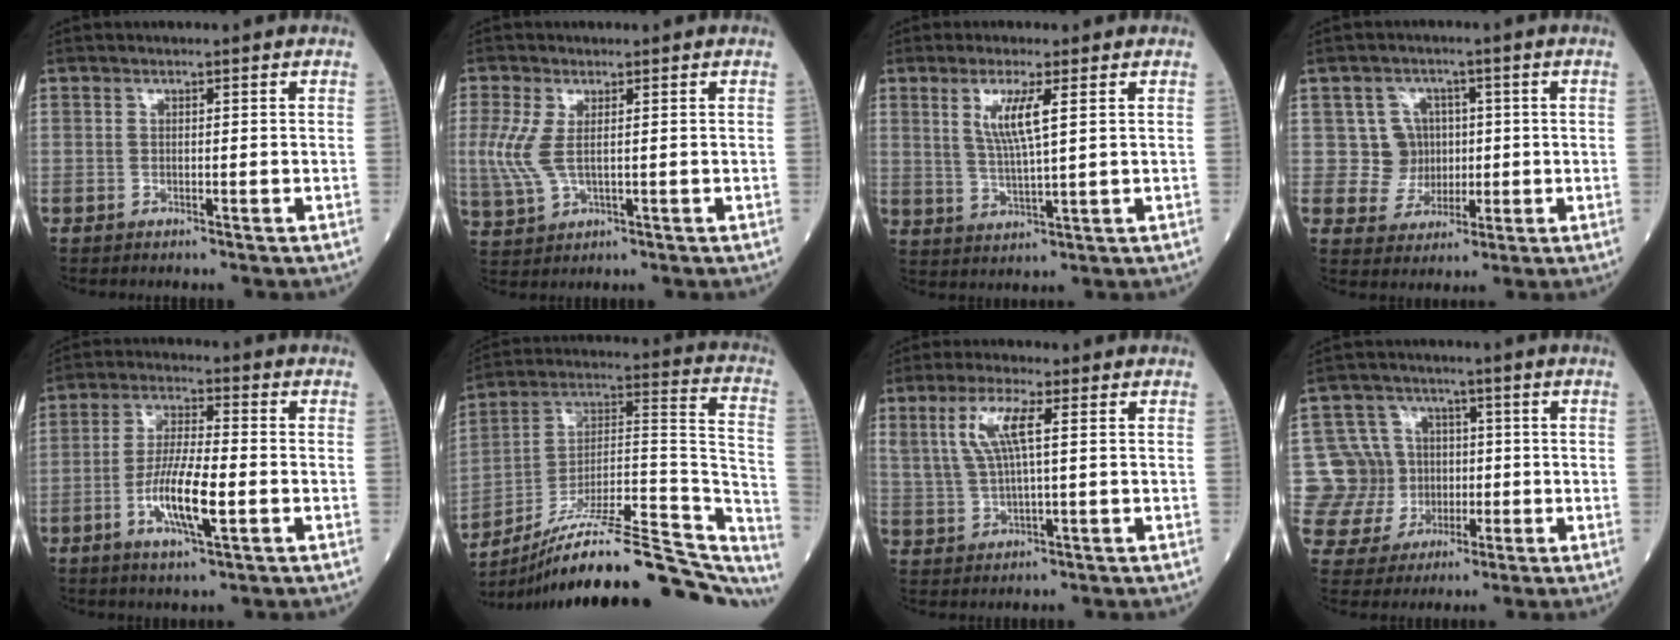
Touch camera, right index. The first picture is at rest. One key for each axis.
{"total": 5.5, "fx": 0.6, "fy": 2.3, "fz": 5.0, "tx": -0.140, "ty": -0.004, "tz": 0.017}
{"total": 6.0, "fx": 2.2, "fy": 0.2, "fz": 5.6, "tx": -0.114, "ty": -0.005, "tz": 0.047}
{"total": 5.6, "fx": 0.8, "fy": 5.6, "fz": 0.4, "tx": 0.001, "ty": 0.015, "tz": 0.017}
{"total": 9.2, "fx": -2.8, "fy": 1.6, "fz": 8.6, "tx": -0.167, "ty": -0.004, "tz": -0.053}
{"total": 31.0, "fx": -26.4, "fy": 4.5, "fz": 15.6, "tx": -0.169, "ty": 0.015, "tz": -0.381}
{"total": 6.8, "fx": 2.3, "fy": 1.2, "fz": 6.3, "tx": -0.141, "ty": 0.014, "tz": 0.050}
{"total": 10.6, "fx": -0.1, "fy": 10.5, "fz": 1.7, "tx": -0.044, "ty": 0.035, "tz": 0.013}